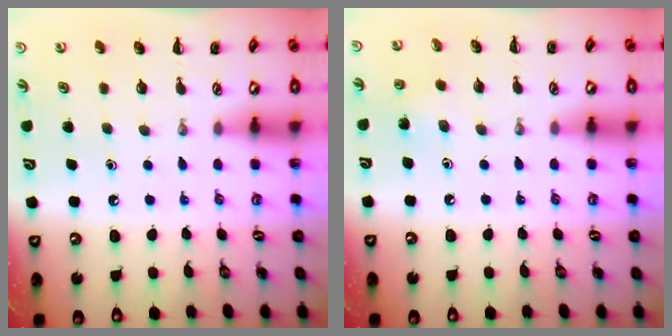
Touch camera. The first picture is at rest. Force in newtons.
{"total": 2.9, "press": 2.7, "slide": 1.0}